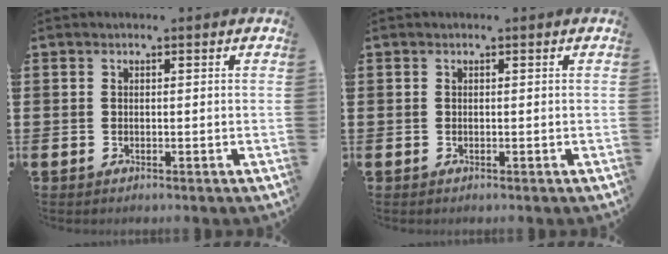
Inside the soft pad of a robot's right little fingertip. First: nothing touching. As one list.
[{"total": 0.0}]